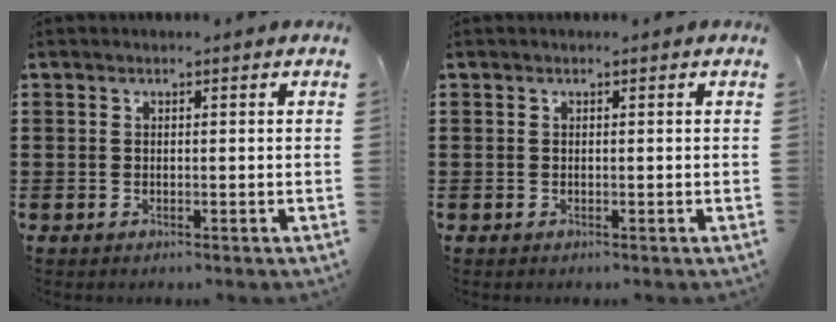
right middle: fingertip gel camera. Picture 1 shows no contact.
{"total": 0.0}